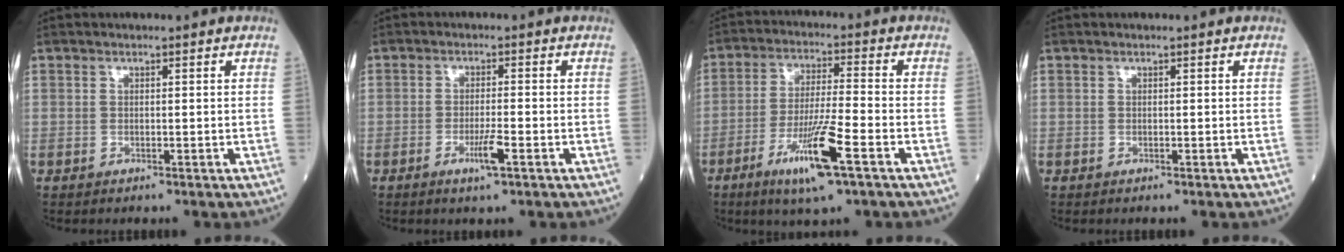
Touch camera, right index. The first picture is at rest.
{"total": 3.5, "force": [-1.7, 0.0, 3.1], "torque": [-0.061, -0.006, -0.031]}
{"total": 8.9, "force": [-4.4, 0.2, 7.7], "torque": [-0.147, -0.014, -0.078]}
{"total": 0.0}